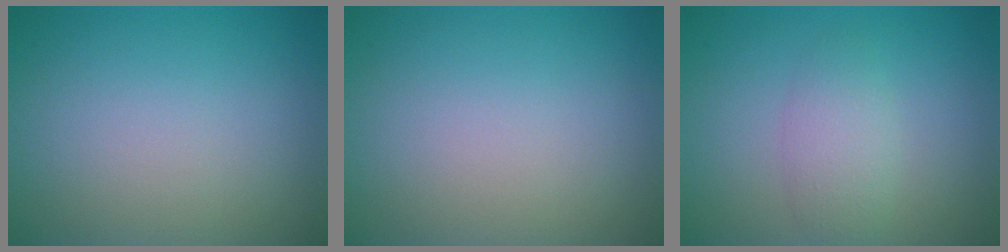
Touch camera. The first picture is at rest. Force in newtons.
{"total": 0.0}
{"total": 2.4, "press": 2.4, "slide": 0.1}